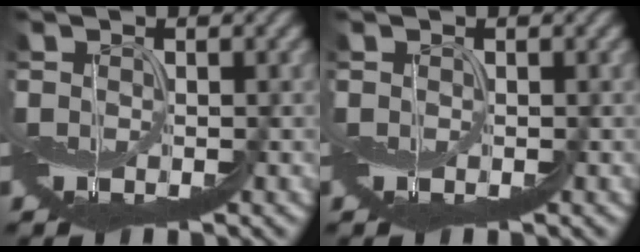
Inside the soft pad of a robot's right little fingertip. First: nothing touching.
{"total": 0.0}